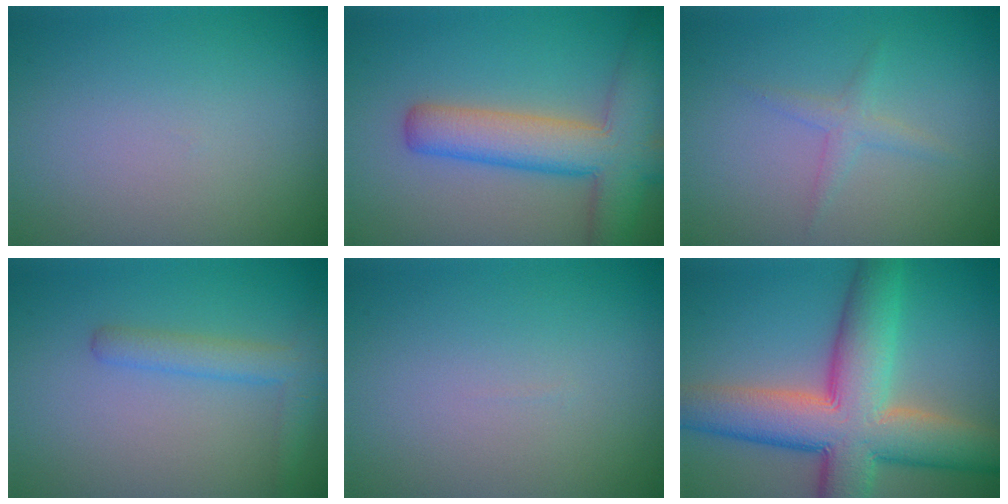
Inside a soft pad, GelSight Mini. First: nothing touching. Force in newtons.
{"total": 7.3, "press": 7.3, "slide": 0.3}
{"total": 1.3, "press": 1.3, "slide": 0.0}
{"total": 2.5, "press": 2.5, "slide": 0.0}
{"total": 0.0}
{"total": 11.3, "press": 11.3, "slide": 0.5}